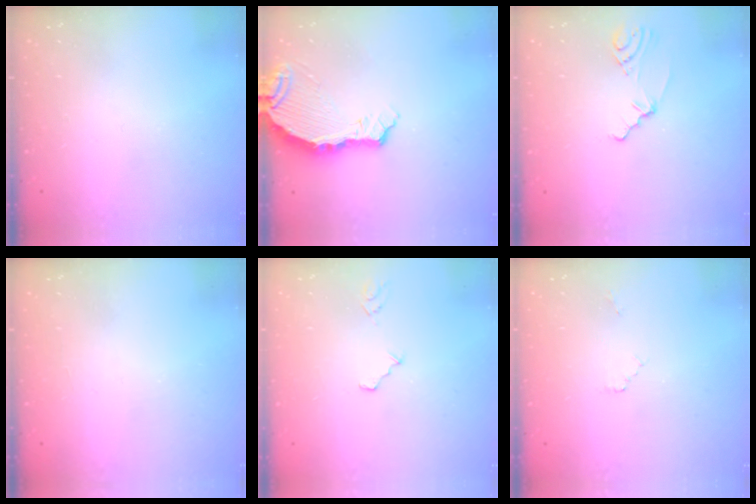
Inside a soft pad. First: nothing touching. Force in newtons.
{"total": 6.9, "press": 6.4, "slide": 2.7}
{"total": 1.8, "press": 1.7, "slide": 0.6}
{"total": 0.0}
{"total": 4.1, "press": 4.1, "slide": 0.4}
{"total": 0.5, "press": 0.5, "slide": 0.2}